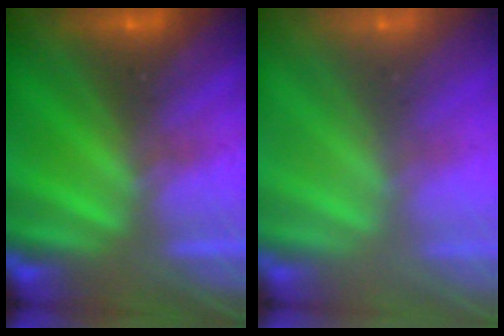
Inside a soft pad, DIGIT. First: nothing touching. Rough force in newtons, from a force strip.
{"total": 7.5}